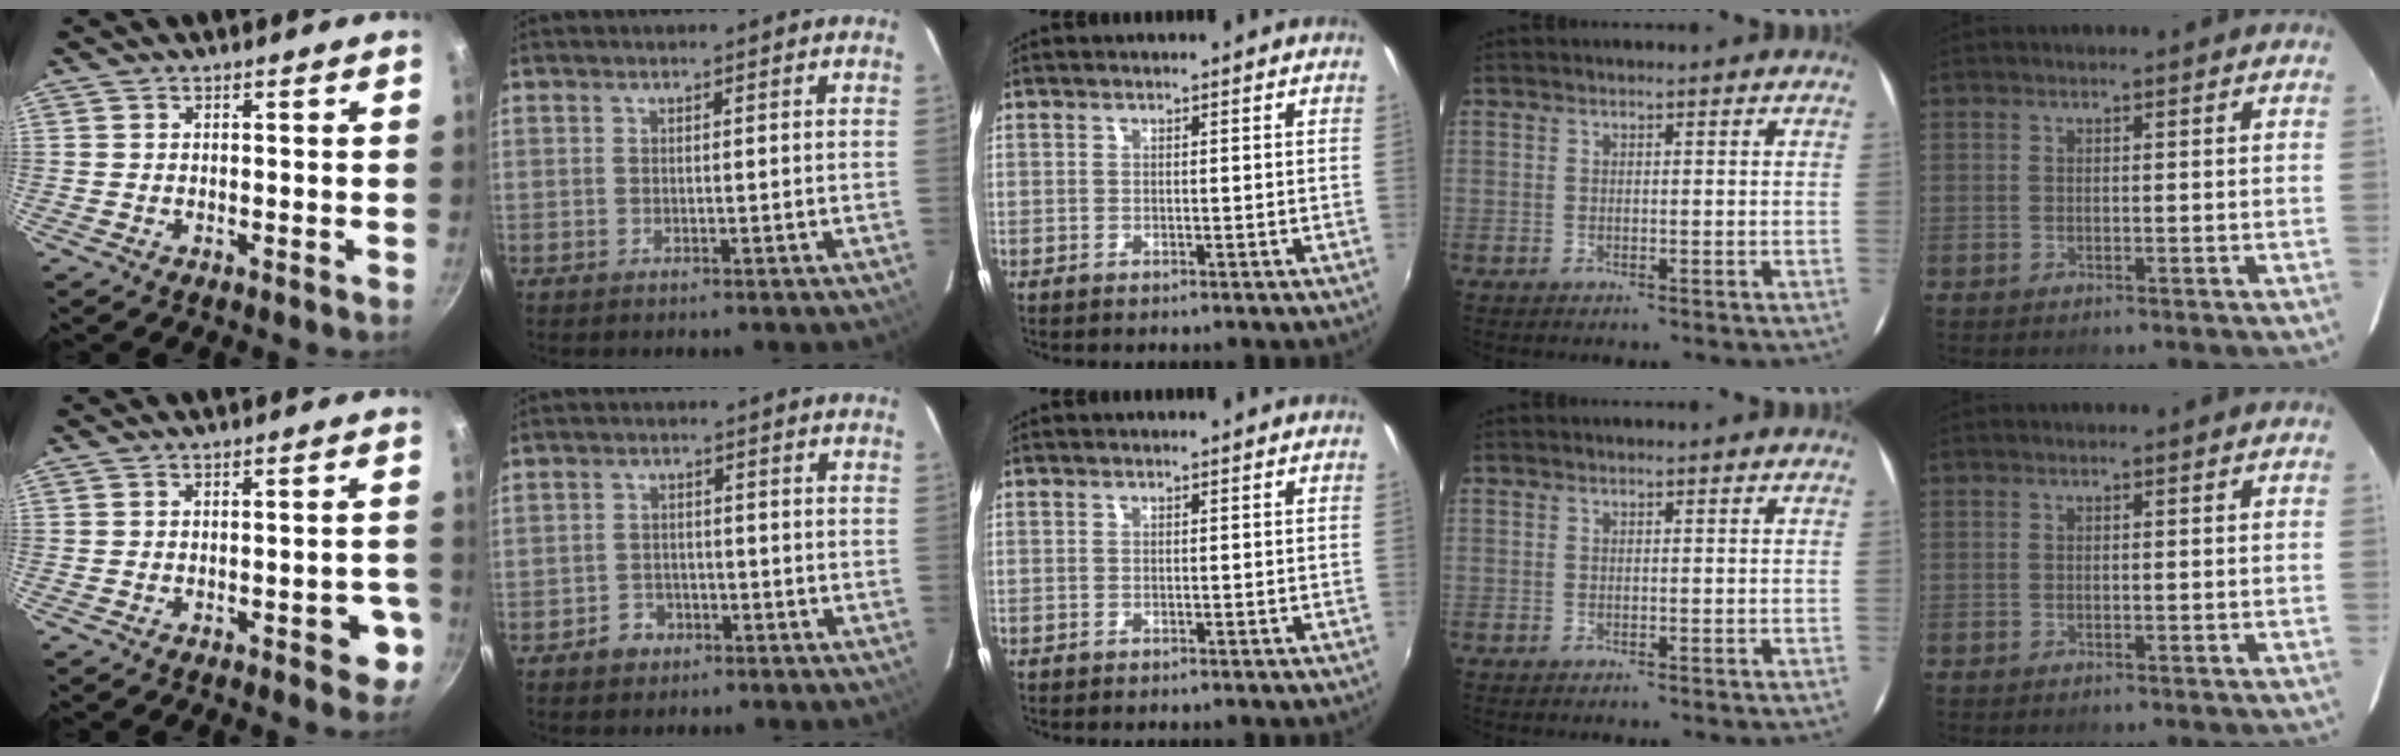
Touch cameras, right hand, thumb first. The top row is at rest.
{"thumb": {"total": 6.1, "force": [-2.4, 2.6, 4.9], "torque": [-0.036, 0.017, -0.028]}, "index": {"total": 3.6, "force": [-2.2, 2.9, 0.5], "torque": [-0.017, 0.011, -0.033]}}